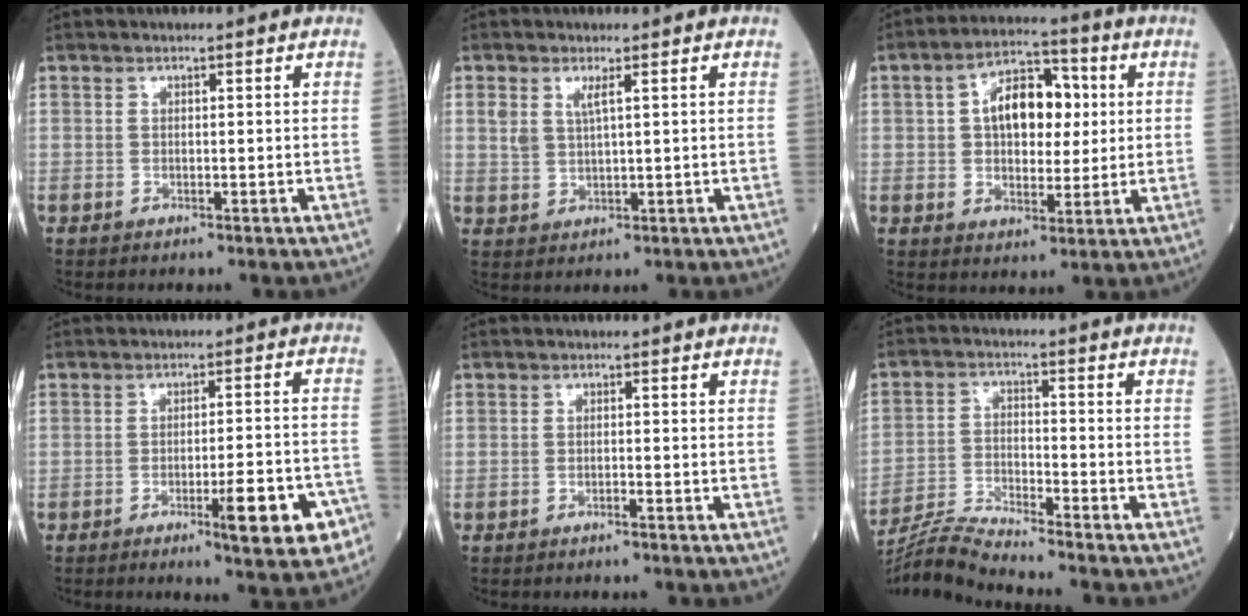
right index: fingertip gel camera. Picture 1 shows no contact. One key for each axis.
{"total": 3.0, "fx": 1.6, "fy": 0.9, "fz": 2.4, "tx": -0.060, "ty": 0.008, "tz": 0.037}
{"total": 10.3, "fx": 2.0, "fy": 5.6, "fz": 8.4, "tx": -0.139, "ty": 0.028, "tz": 0.031}
{"total": 8.9, "fx": -4.3, "fy": 0.9, "fz": 7.7, "tx": -0.102, "ty": 0.000, "tz": -0.051}
{"total": 0.6, "fx": -0.3, "fy": -0.1, "fz": 0.5, "tx": -0.013, "ty": 0.001, "tz": -0.005}
{"total": 7.6, "fx": -7.2, "fy": -1.9, "fz": 1.6, "tx": -0.039, "ty": -0.015, "tz": -0.140}